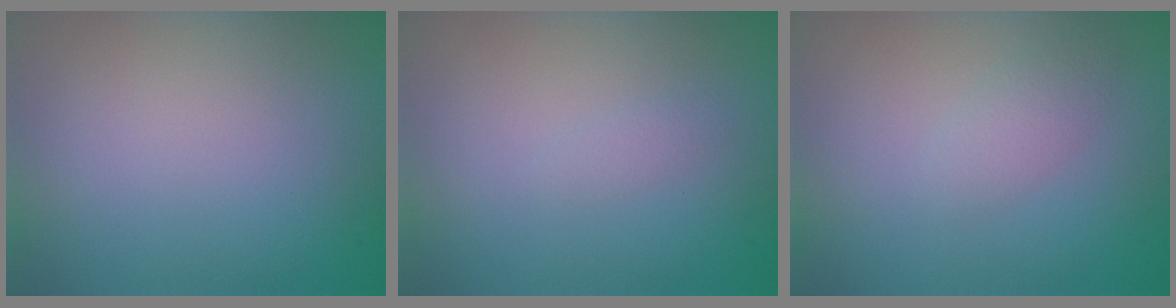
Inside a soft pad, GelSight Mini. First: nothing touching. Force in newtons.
{"total": 0.7, "press": 0.7, "slide": 0.1}
{"total": 1.5, "press": 1.5, "slide": 0.0}